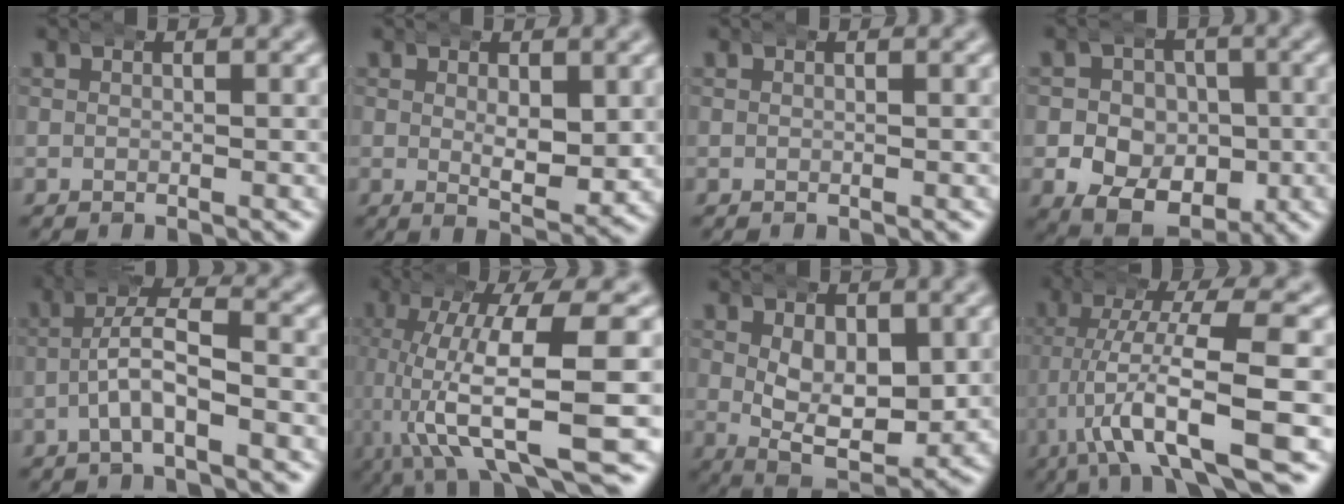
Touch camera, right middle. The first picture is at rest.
{"total": 3.8, "force": [0.3, 1.6, 3.5], "torque": [-0.058, -0.019, 0.010]}
{"total": 0.0}
{"total": 10.0, "force": [-2.8, 8.3, 4.9], "torque": [-0.080, -0.049, -0.032]}
{"total": 4.6, "force": [-1.2, 1.9, 4.0], "torque": [-0.059, 0.009, -0.030]}
{"total": 11.5, "force": [-2.1, 4.8, 10.2], "torque": [-0.190, -0.029, -0.015]}
{"total": 8.5, "force": [0.2, 5.4, 6.5], "torque": [-0.096, -0.025, 0.007]}
{"total": 9.7, "force": [-2.7, 2.8, 8.9], "torque": [-0.164, -0.017, -0.035]}